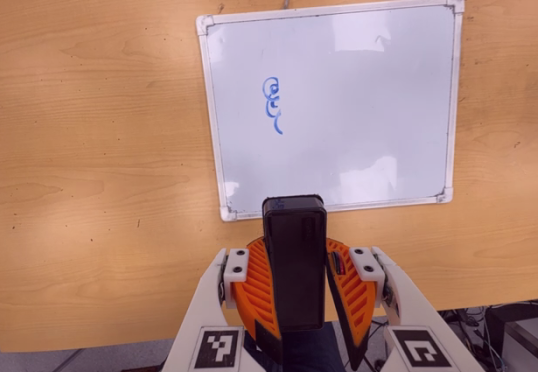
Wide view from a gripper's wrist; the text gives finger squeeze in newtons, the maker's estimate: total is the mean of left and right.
{"total": 9.8, "left": 9.4, "right": 10.1}